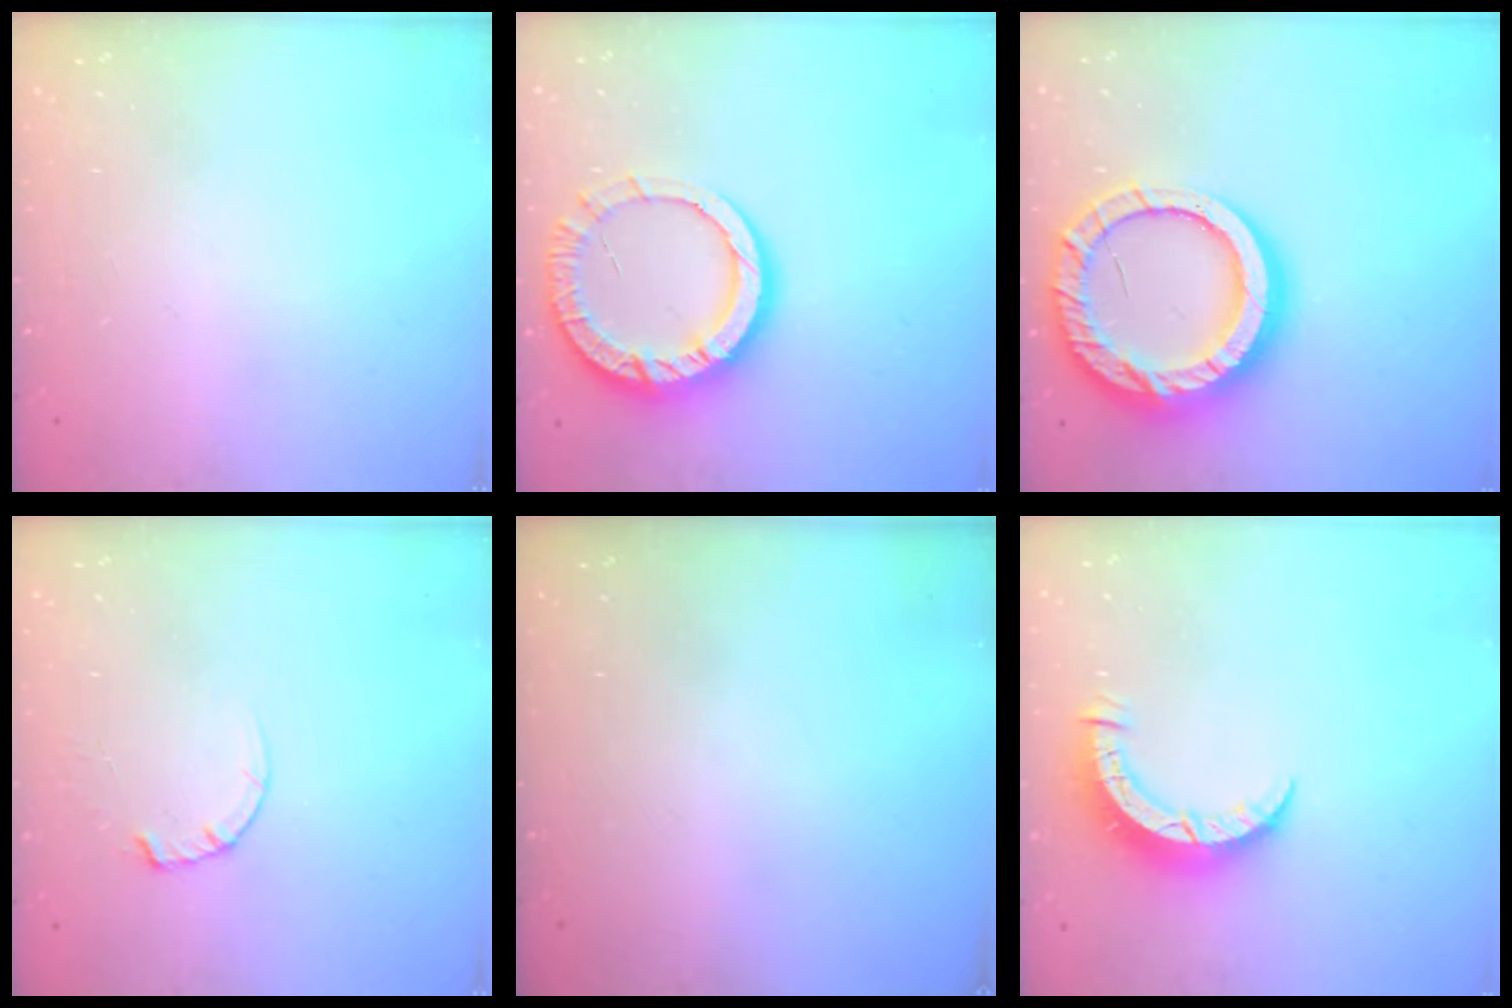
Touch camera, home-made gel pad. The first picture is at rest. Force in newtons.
{"total": 13.0, "press": 12.9, "slide": 1.3}
{"total": 21.0, "press": 20.9, "slide": 2.1}
{"total": 2.4, "press": 2.4, "slide": 0.3}
{"total": 0.0}
{"total": 6.3, "press": 6.3, "slide": 0.6}